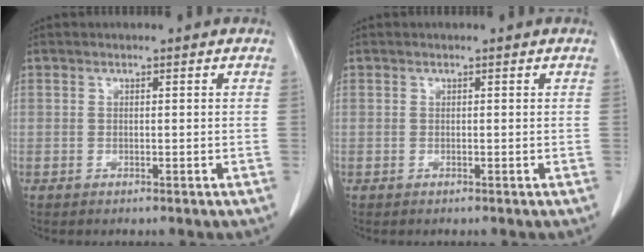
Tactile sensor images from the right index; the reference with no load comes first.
{"total": 0.0}